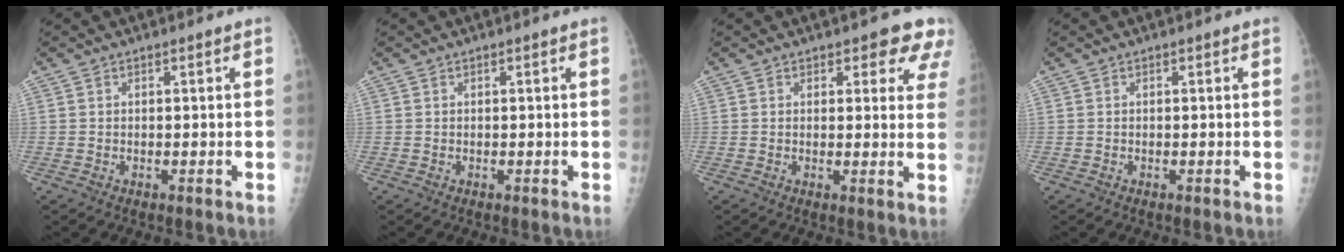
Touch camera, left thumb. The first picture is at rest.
{"total": 0.0}
{"total": 7.0, "force": [5.2, 3.3, 3.4], "torque": [0.006, -0.023, 0.044]}
{"total": 0.0}